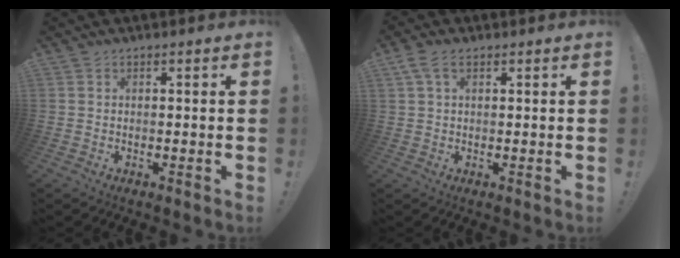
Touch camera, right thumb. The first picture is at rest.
{"total": 4.2, "force": [1.7, 2.3, 3.1], "torque": [-0.066, 0.006, 0.035]}